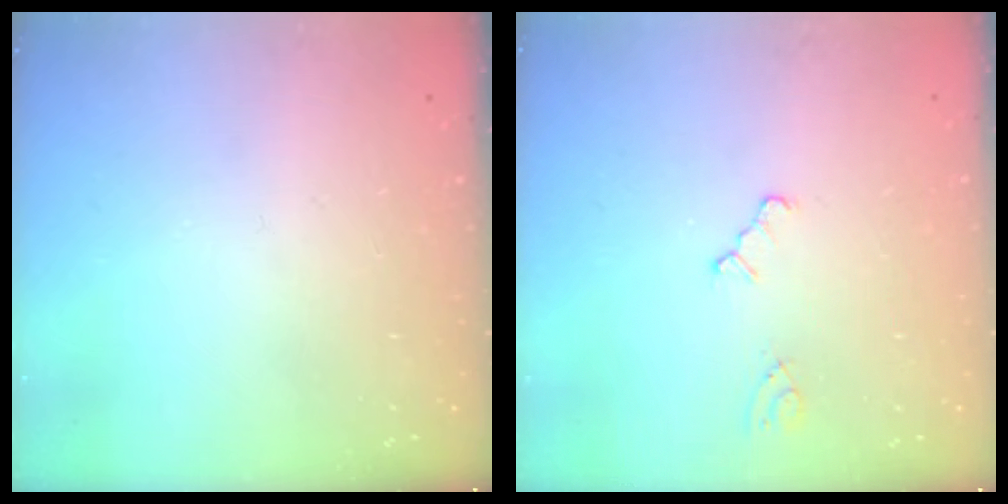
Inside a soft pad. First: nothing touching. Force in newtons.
{"total": 2.0, "press": 2.0, "slide": 0.3}